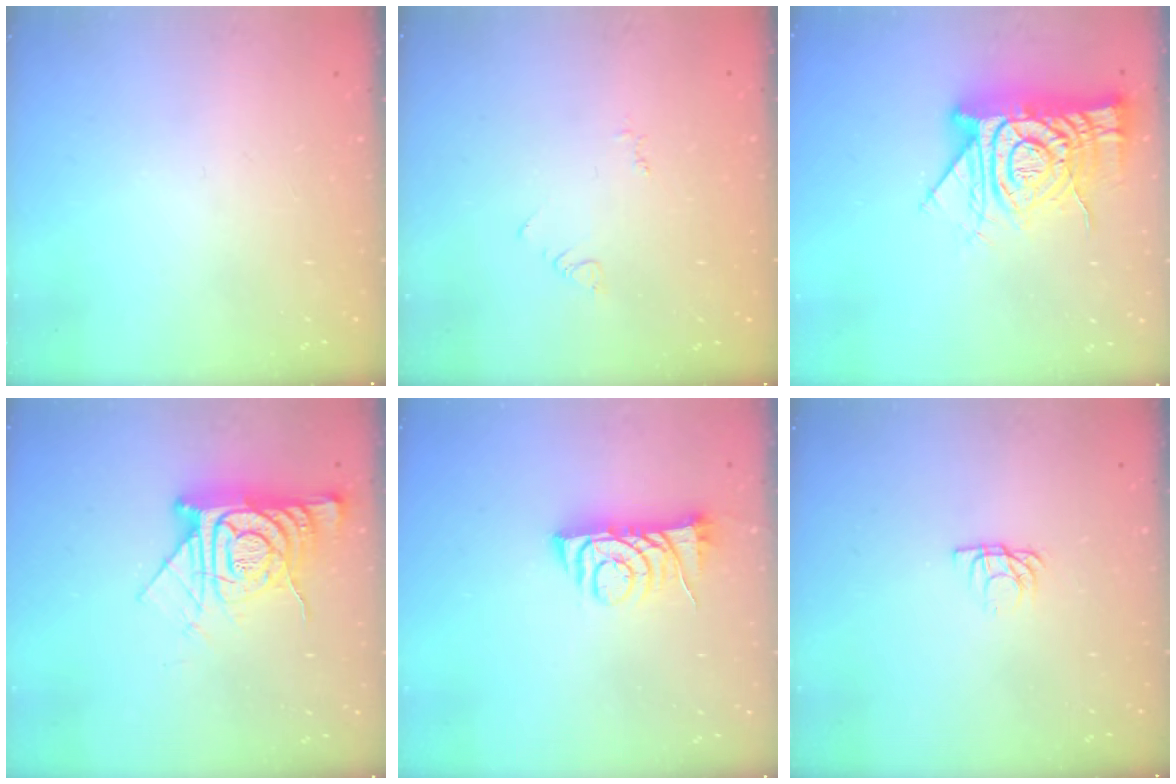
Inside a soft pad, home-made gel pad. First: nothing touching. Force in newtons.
{"total": 2.9, "press": 2.9, "slide": 0.4}
{"total": 18.4, "press": 18.3, "slide": 1.8}
{"total": 14.6, "press": 14.5, "slide": 1.4}
{"total": 7.1, "press": 7.0, "slide": 0.9}
{"total": 4.1, "press": 4.1, "slide": 0.6}